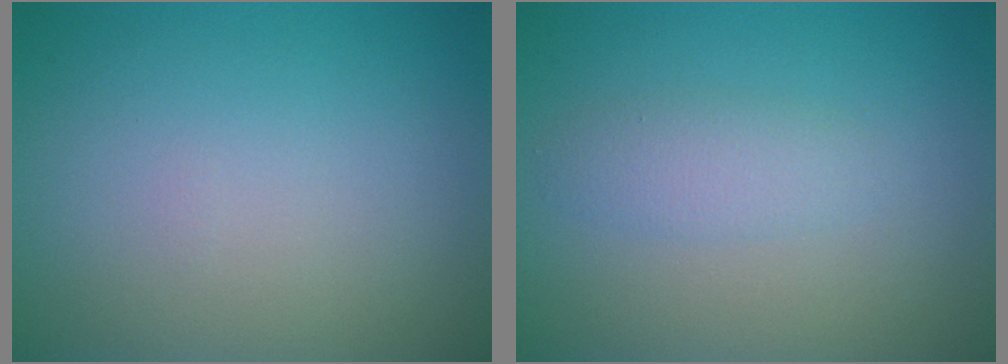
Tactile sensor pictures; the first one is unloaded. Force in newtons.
{"total": 1.8, "press": 1.8, "slide": 0.1}